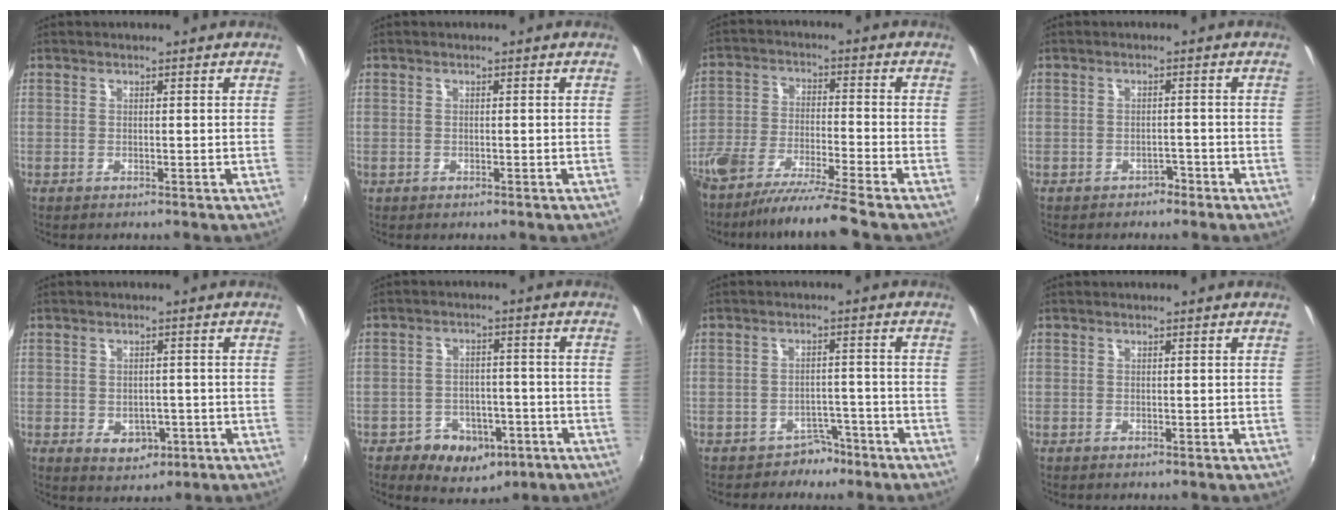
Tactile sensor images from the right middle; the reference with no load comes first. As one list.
[{"total": 0.6, "force": [-0.4, 0.4, 0.1], "torque": [-0.004, -0.003, -0.008]}, {"total": 12.1, "force": [-9.9, -0.3, 6.9], "torque": [-0.146, -0.030, -0.178]}, {"total": 2.1, "force": [-1.8, 1.0, 0.4], "torque": [-0.012, -0.002, -0.024]}, {"total": 5.1, "force": [-1.7, 3.8, 3.0], "torque": [-0.054, -0.006, -0.015]}, {"total": 10.3, "force": [-5.5, 7.5, 4.3], "torque": [-0.103, 0.016, -0.057]}, {"total": 4.1, "force": [-3.2, 2.4, 0.4], "torque": [-0.006, 0.015, -0.046]}, {"total": 0.0}]